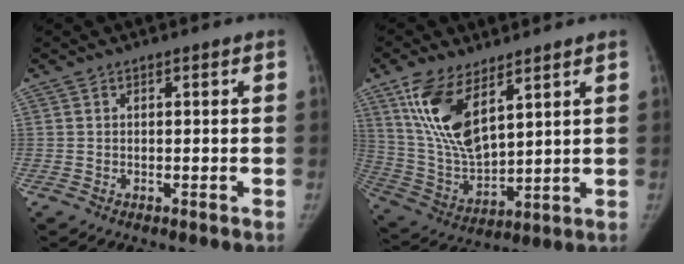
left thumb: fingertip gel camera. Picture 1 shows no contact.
{"total": 15.0, "force": [8.0, 6.6, 10.9], "torque": [-0.202, -0.035, 0.169]}